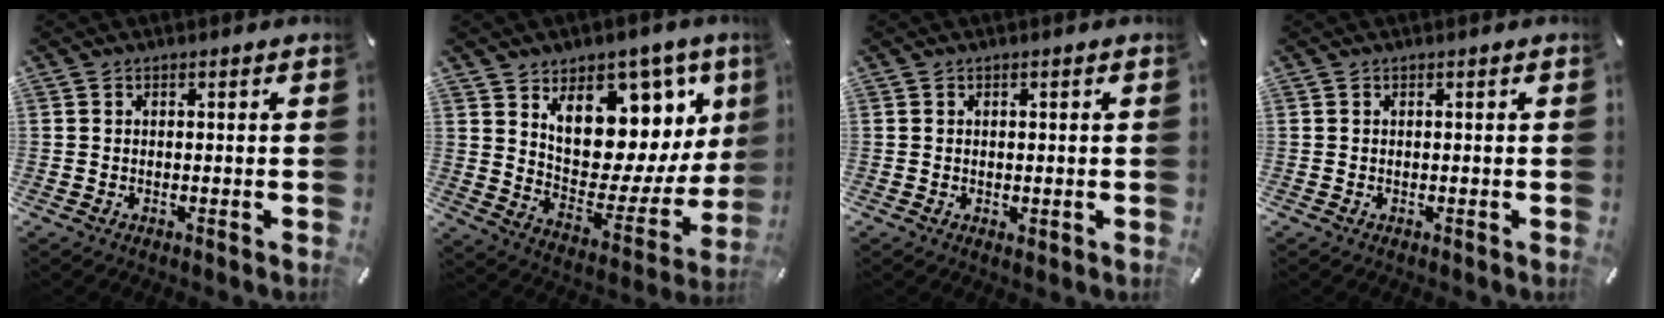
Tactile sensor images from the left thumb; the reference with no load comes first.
{"total": 15.2, "force": [7.4, 10.2, 8.5], "torque": [-0.093, -0.091, 0.126]}
{"total": 0.7, "force": [0.2, 0.6, 0.4], "torque": [-0.008, 0.003, 0.002]}
{"total": 0.0}